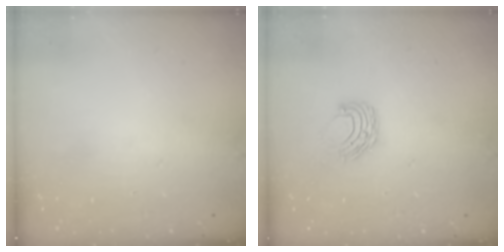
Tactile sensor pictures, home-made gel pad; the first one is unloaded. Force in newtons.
{"total": 6.3, "press": 6.2, "slide": 0.6}